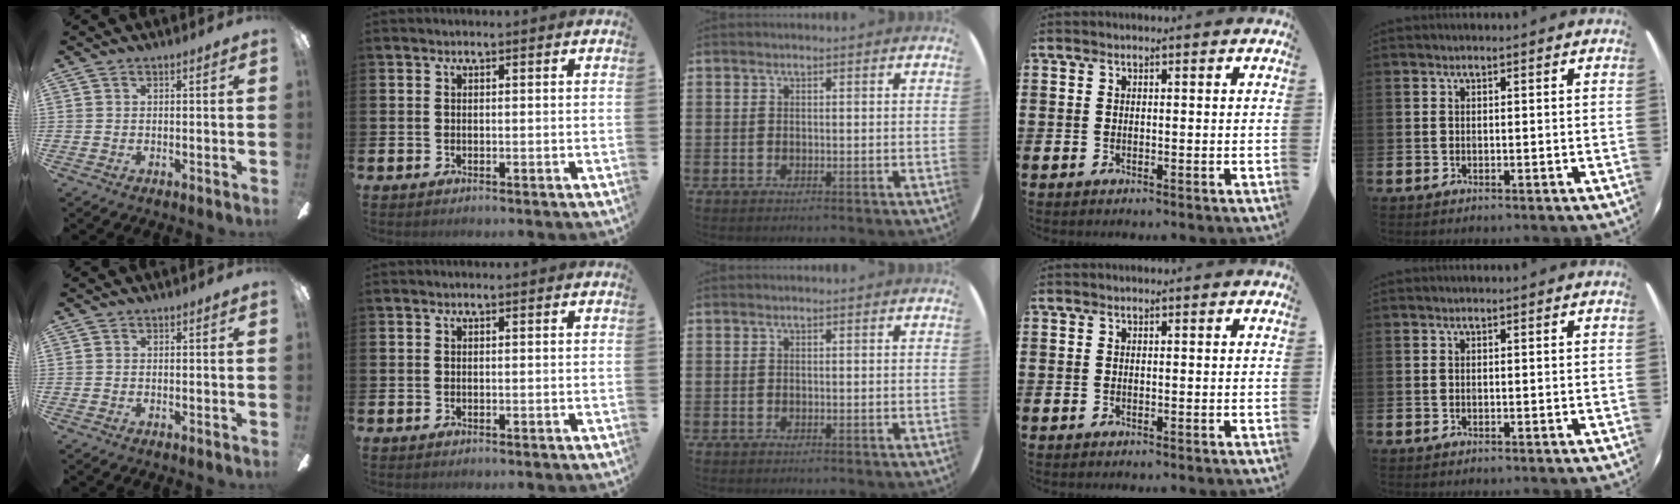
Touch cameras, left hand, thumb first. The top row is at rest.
{}